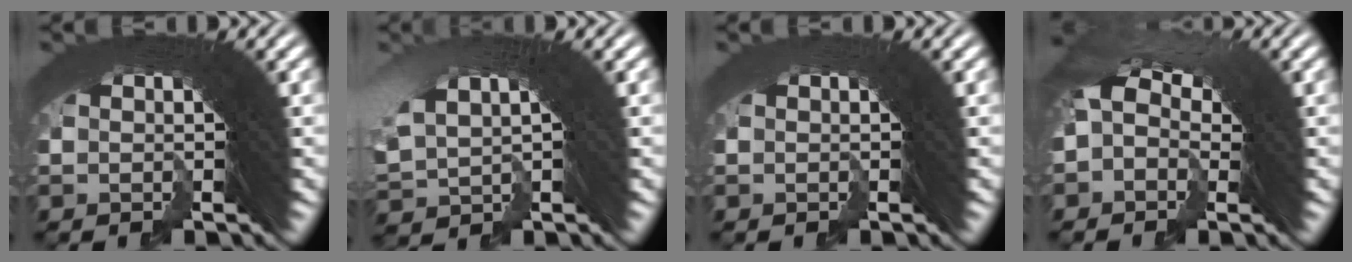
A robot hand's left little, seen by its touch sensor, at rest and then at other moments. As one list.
[{"total": 2.4, "force": [2.2, 0.9, 0.0], "torque": [0.006, 0.010, 0.042]}, {"total": 0.6, "force": [-0.4, 0.0, -0.5], "torque": [0.009, -0.002, -0.007]}, {"total": 3.2, "force": [0.1, 3.2, -0.1], "torque": [-0.015, 0.008, -0.007]}]